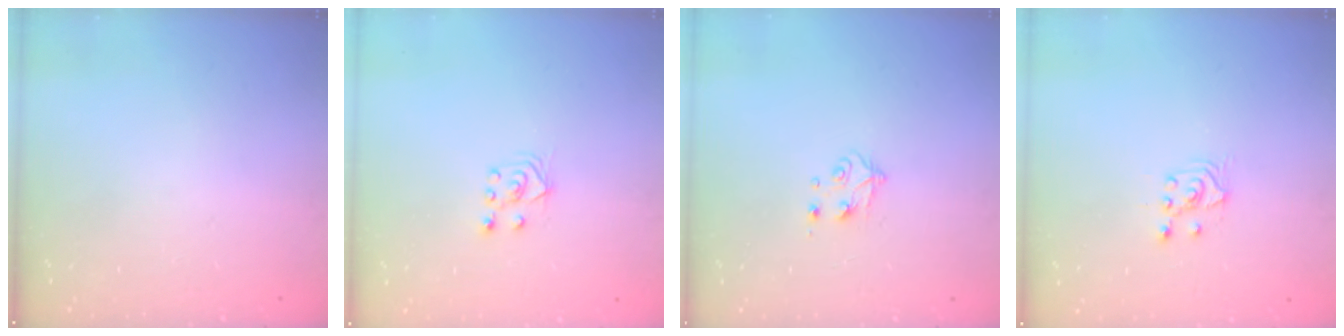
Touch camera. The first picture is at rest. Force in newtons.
{"total": 4.3, "press": 4.3, "slide": 0.6}
{"total": 4.7, "press": 4.6, "slide": 0.6}
{"total": 2.5, "press": 2.4, "slide": 0.7}